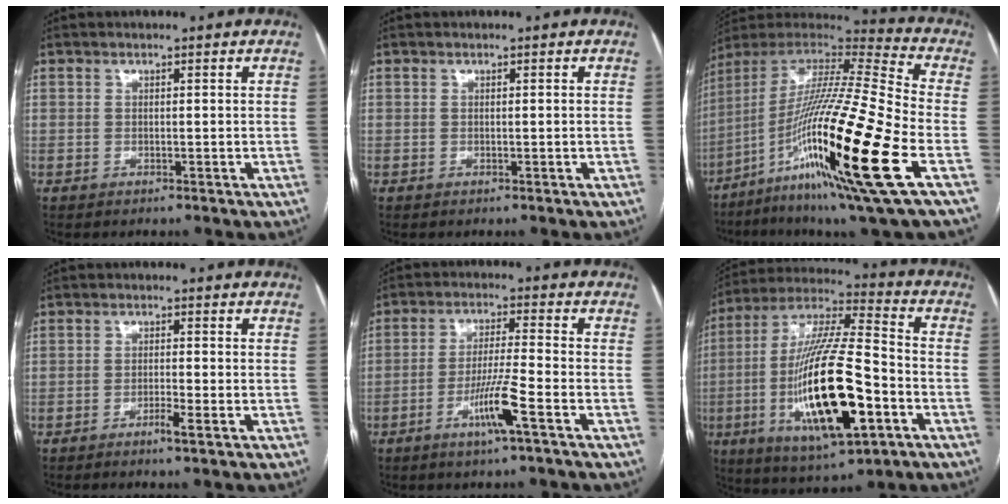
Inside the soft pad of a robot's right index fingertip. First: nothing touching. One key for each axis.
{"total": 0.0}
{"total": 27.4, "fx": -9.2, "fy": 0.5, "fz": 25.8, "tx": -0.472, "ty": -0.048, "tz": -0.169}
{"total": 2.3, "fx": -1.3, "fy": -0.3, "fz": 1.9, "tx": -0.034, "ty": -0.003, "tz": -0.024}
{"total": 7.4, "fx": -3.6, "fy": -0.7, "fz": 6.5, "tx": -0.125, "ty": -0.007, "tz": -0.070}
{"total": 22.0, "fx": -6.2, "fy": 4.6, "fz": 20.6, "tx": -0.421, "ty": -0.021, "tz": -0.103}